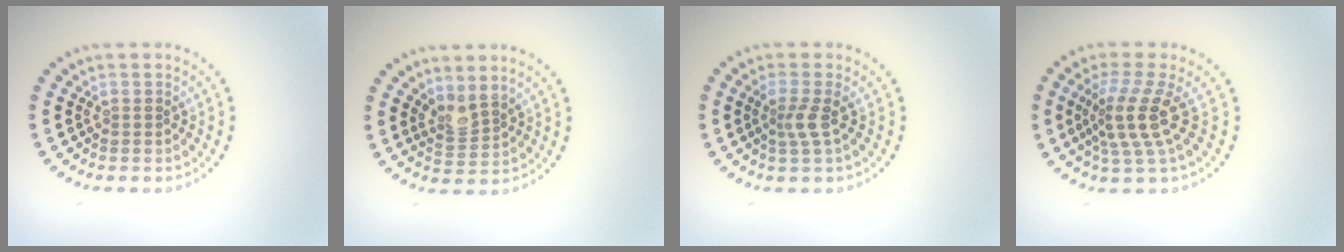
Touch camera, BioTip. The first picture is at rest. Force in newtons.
{"total": 2.2, "press": 1.6, "slide": 1.4}
{"total": 1.9, "press": 1.4, "slide": 1.3}
{"total": 4.1, "press": 3.1, "slide": 2.6}